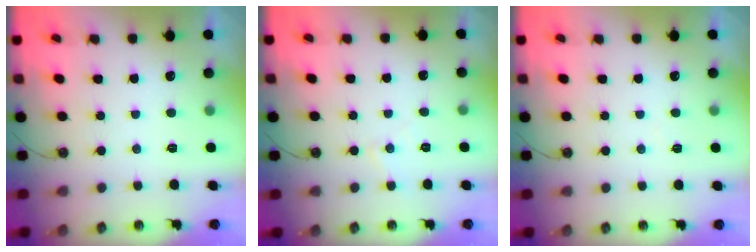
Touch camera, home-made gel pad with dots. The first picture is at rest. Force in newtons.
{"total": 4.4, "press": 4.3, "slide": 0.7}
{"total": 2.9, "press": 2.8, "slide": 0.5}